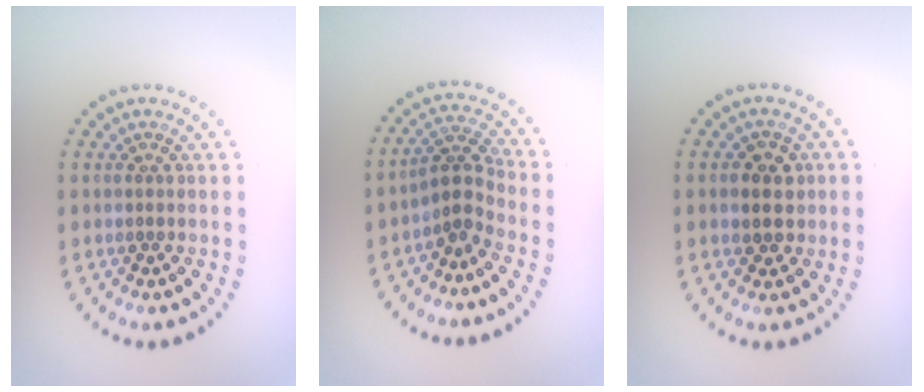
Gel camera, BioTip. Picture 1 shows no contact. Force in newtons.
{"total": 2.6, "press": 1.8, "slide": 1.9}
{"total": 2.8, "press": 2.7, "slide": 0.7}